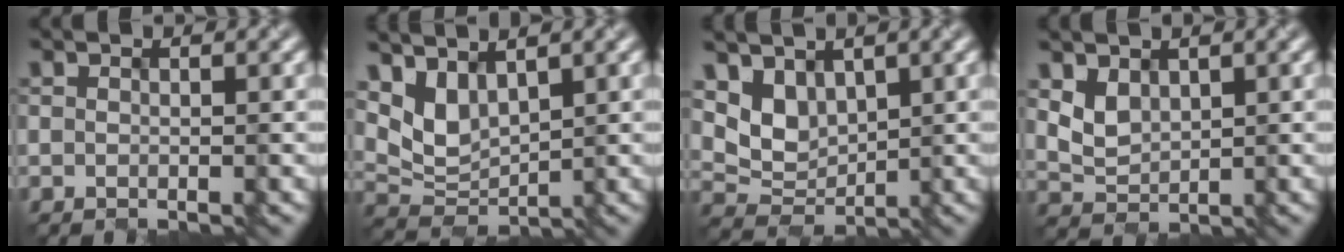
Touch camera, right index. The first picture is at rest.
{"total": 3.8, "force": [2.2, 2.1, 2.2], "torque": [-0.051, -0.008, 0.044]}
{"total": 4.1, "force": [1.9, 2.8, 2.2], "torque": [-0.048, -0.005, 0.035]}
{"total": 2.4, "force": [1.2, 1.7, 1.2], "torque": [-0.029, -0.003, 0.026]}